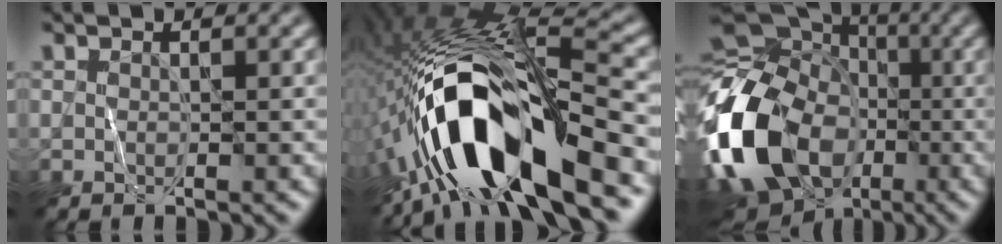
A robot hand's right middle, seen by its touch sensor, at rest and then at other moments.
{"total": 15.4, "force": [-6.4, 5.1, 13.0], "torque": [-0.239, 0.011, -0.111]}
{"total": 18.7, "force": [-5.1, 14.2, 11.1], "torque": [-0.255, -0.008, -0.096]}